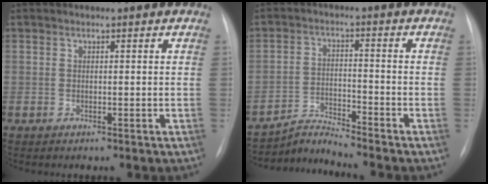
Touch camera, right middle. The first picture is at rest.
{"total": 4.9, "force": [-4.5, -1.6, -1.1], "torque": [0.008, -0.012, -0.082]}